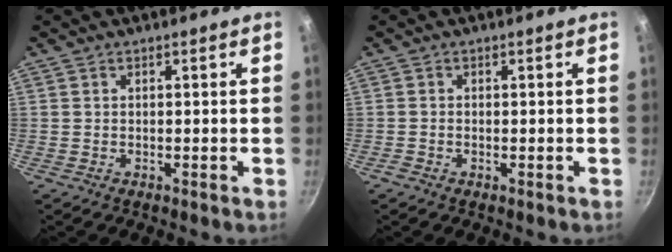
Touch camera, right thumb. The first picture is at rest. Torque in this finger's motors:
{"motor_torque": [0.11, 0.05, -0.22, -0.26, 0.01]}